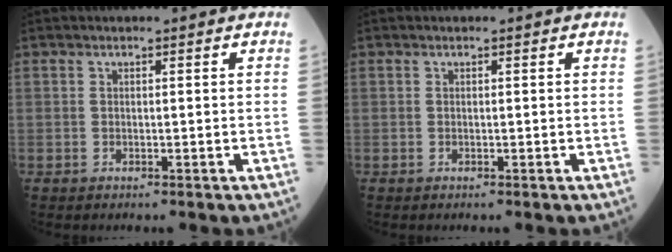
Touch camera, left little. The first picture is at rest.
{"total": 0.0}